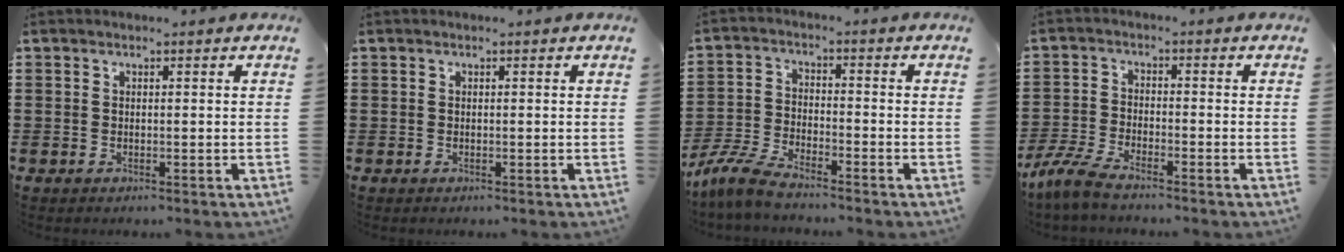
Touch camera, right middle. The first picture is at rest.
{"total": 0.0}
{"total": 5.9, "force": [-5.4, 0.8, 2.4], "torque": [-0.074, -0.009, -0.111]}
{"total": 4.8, "force": [-4.2, 0.5, 2.4], "torque": [-0.075, -0.014, -0.089]}